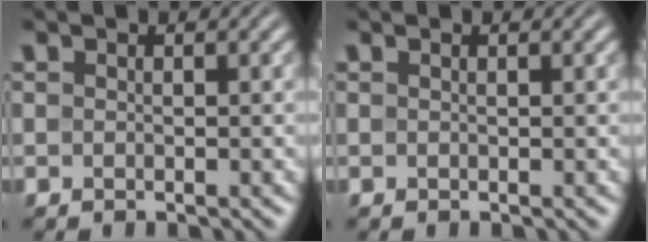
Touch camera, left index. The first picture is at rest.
{"total": 0.7, "force": [0.4, 0.2, 0.5], "torque": [-0.004, 0.006, 0.005]}